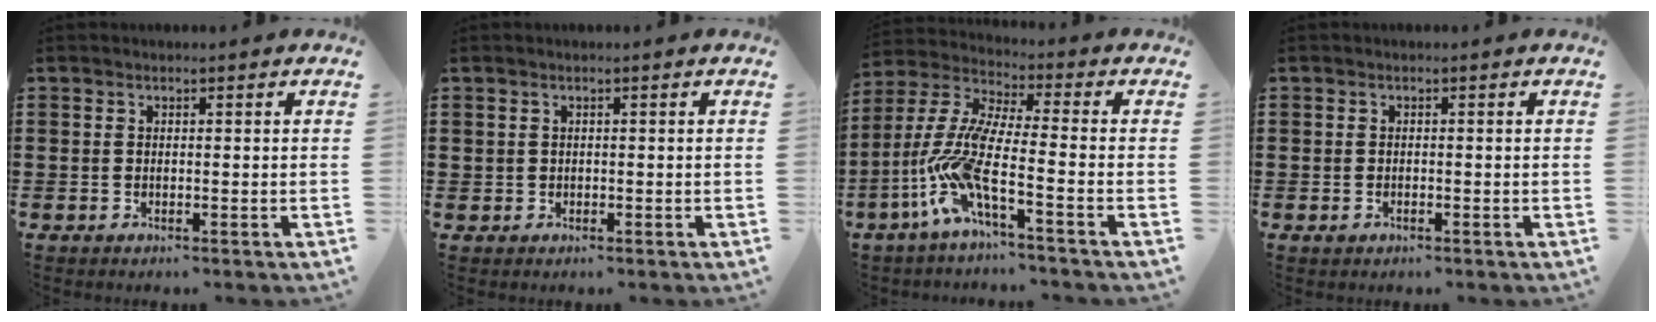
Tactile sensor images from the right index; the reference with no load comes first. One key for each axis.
{"total": 0.7, "fx": 0.2, "fy": 0.7, "fz": 0.1, "tx": -0.002, "ty": 0.007, "tz": 0.003}
{"total": 10.2, "fx": -5.2, "fy": 1.6, "fz": 8.7, "tx": -0.219, "ty": -0.026, "tz": -0.114}
{"total": 0.7, "fx": -0.4, "fy": 0.4, "fz": 0.4, "tx": -0.009, "ty": -0.002, "tz": -0.008}